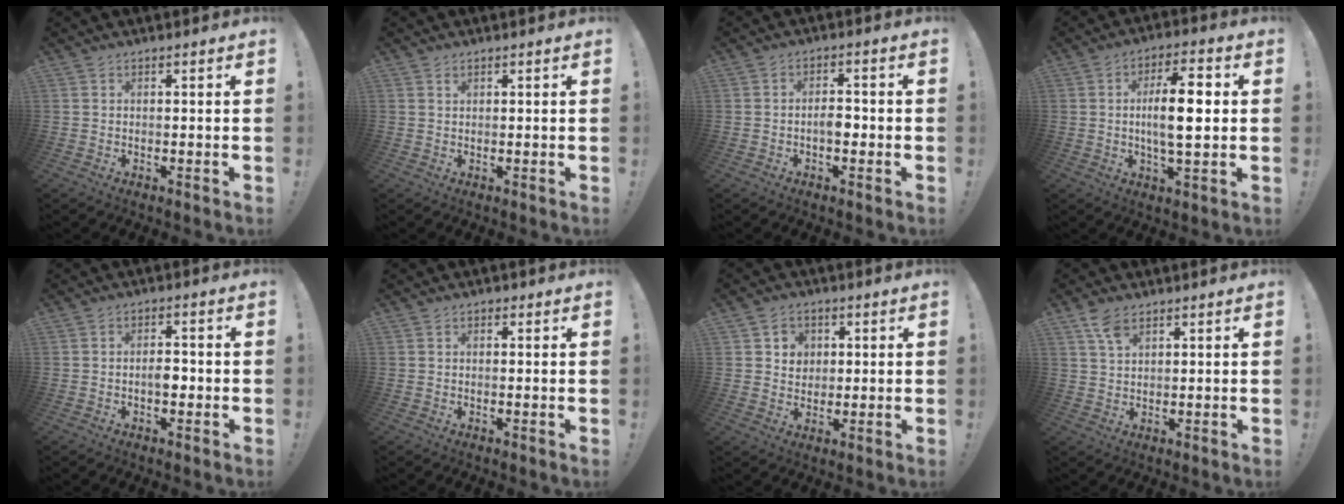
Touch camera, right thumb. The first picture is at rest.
{"total": 0.8, "force": [0.6, 0.5, 0.2], "torque": [-0.002, -0.001, 0.011]}
{"total": 4.3, "force": [-1.5, 2.4, 3.2], "torque": [-0.051, 0.012, -0.026]}
{"total": 12.4, "force": [0.5, 4.0, 11.7], "torque": [-0.207, 0.000, -0.002]}
{"total": 4.0, "force": [-1.3, 2.3, 3.1], "torque": [-0.048, 0.012, -0.022]}
{"total": 0.7, "force": [0.2, 0.6, 0.4], "torque": [-0.006, 0.002, 0.003]}
{"total": 5.5, "force": [1.9, 5.0, 1.2], "torque": [-0.017, -0.010, 0.036]}
{"total": 5.1, "force": [3.3, 2.4, 3.0], "torque": [-0.055, -0.014, 0.060]}